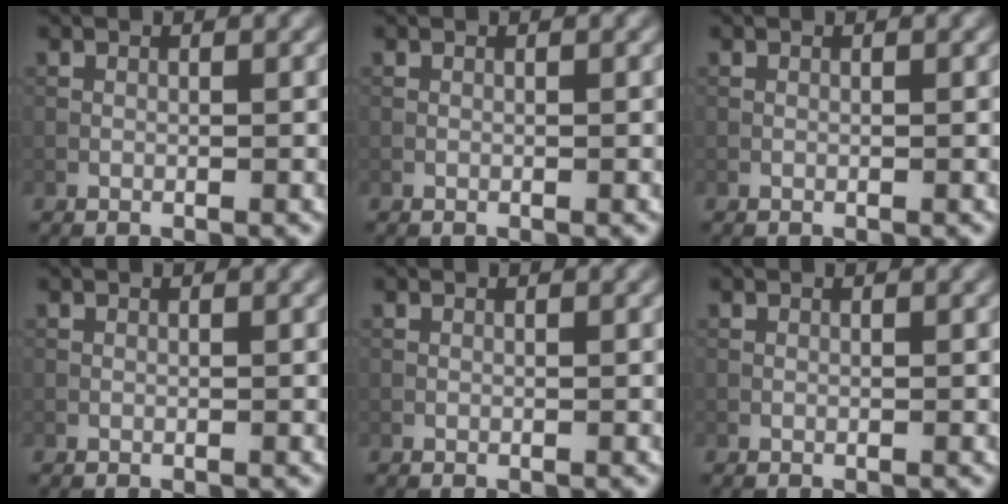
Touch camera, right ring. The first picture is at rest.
{"total": 0.0}
{"total": 0.0}
{"total": 0.0}
{"total": 0.0}
{"total": 0.0}